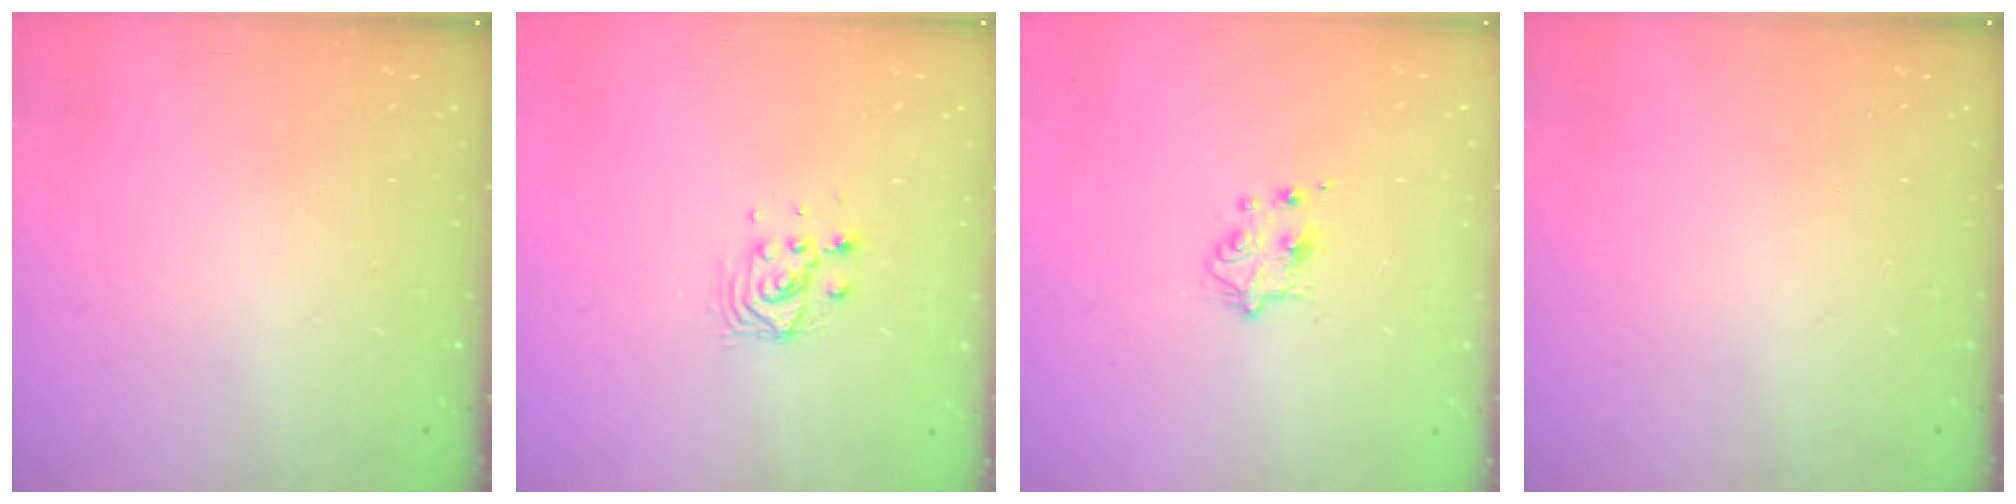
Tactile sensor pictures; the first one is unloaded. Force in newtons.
{"total": 6.4, "press": 6.4, "slide": 0.2}
{"total": 5.3, "press": 5.2, "slide": 0.6}
{"total": 0.0}